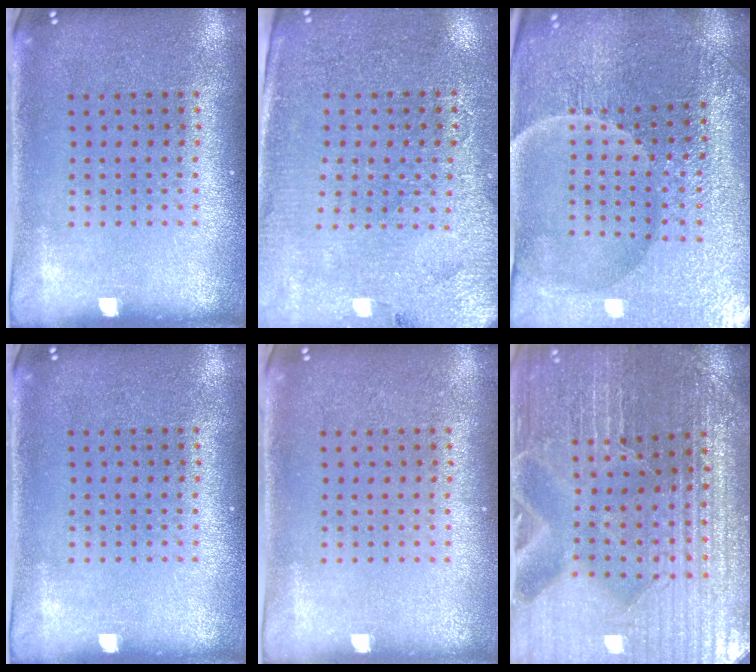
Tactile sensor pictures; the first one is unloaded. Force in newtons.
{"total": 3.0, "press": 2.8, "slide": 1.0}
{"total": 4.4, "press": 4.4, "slide": 0.8}
{"total": 0.0}
{"total": 0.0}
{"total": 4.0, "press": 4.0, "slide": 0.7}